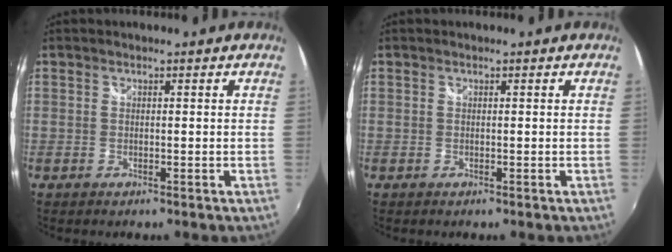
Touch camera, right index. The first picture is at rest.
{"total": 0.0}